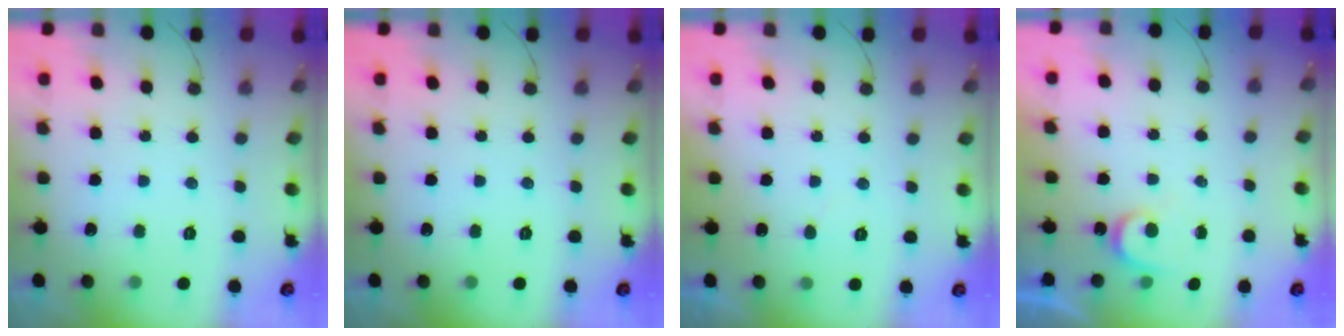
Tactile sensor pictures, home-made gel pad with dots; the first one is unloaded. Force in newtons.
{"total": 0.0}
{"total": 2.4, "press": 2.4, "slide": 0.2}
{"total": 3.4, "press": 3.3, "slide": 0.3}